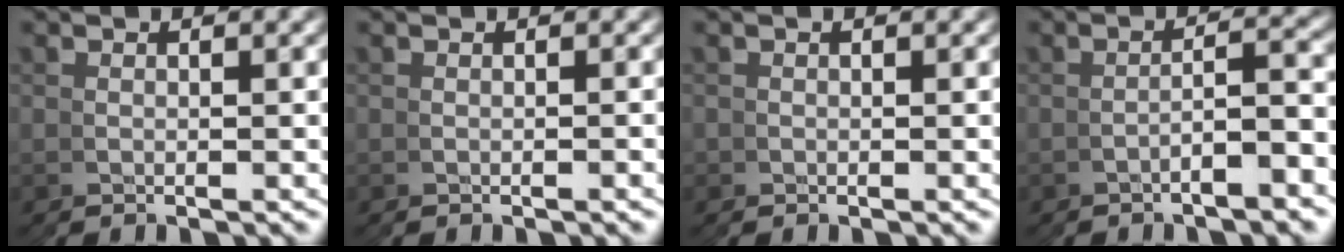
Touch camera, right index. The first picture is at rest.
{"total": 0.0}
{"total": 0.9, "force": [-0.4, 0.4, -0.7], "torque": [0.013, -0.004, -0.006]}
{"total": 2.9, "force": [-2.0, -0.7, 2.0], "torque": [-0.018, 0.013, -0.040]}